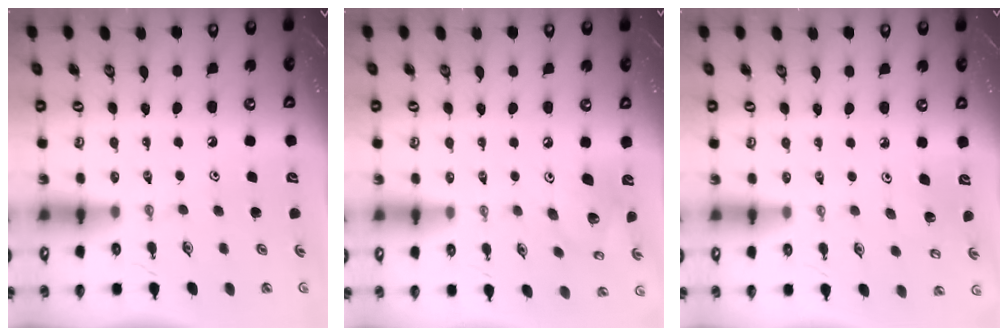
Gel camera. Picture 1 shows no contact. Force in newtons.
{"total": 12.0, "press": 11.8, "slide": 2.3}
{"total": 3.8, "press": 3.8, "slide": 0.4}